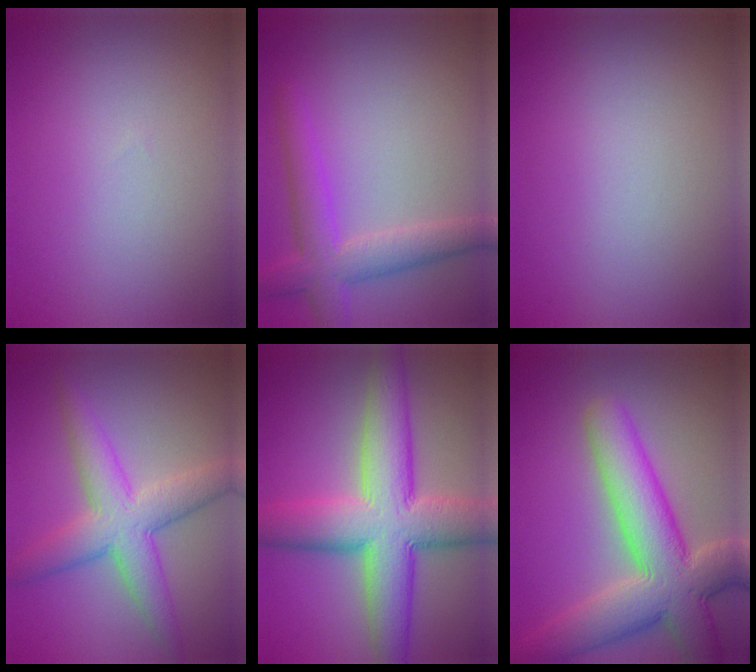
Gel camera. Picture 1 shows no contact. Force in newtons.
{"total": 4.8, "press": 4.8, "slide": 0.2}
{"total": 0.0}
{"total": 5.9, "press": 5.9, "slide": 0.0}
{"total": 10.8, "press": 10.8, "slide": 0.4}
{"total": 10.1, "press": 10.1, "slide": 0.7}